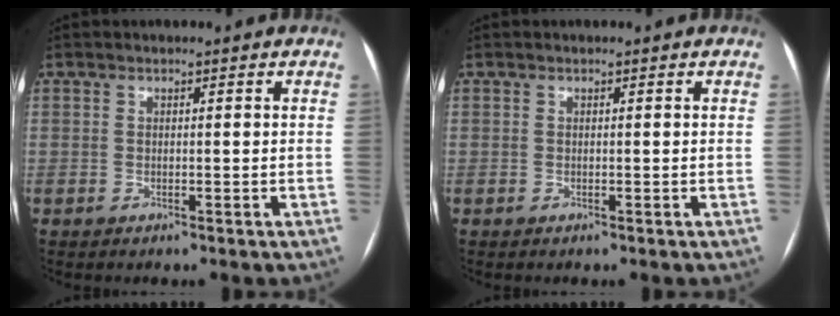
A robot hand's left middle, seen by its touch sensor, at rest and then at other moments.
{"total": 0.0}